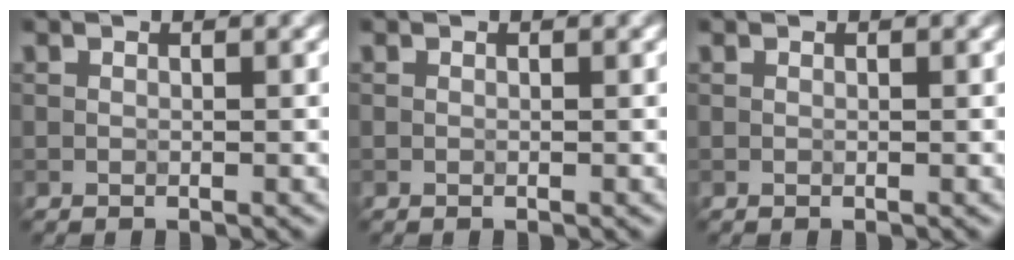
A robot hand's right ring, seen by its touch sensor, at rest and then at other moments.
{"total": 0.0}
{"total": 0.0}